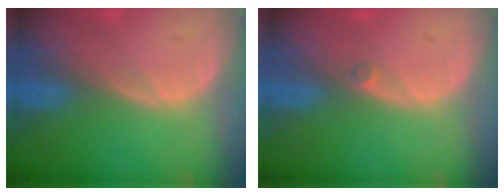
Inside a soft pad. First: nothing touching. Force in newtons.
{"total": 0.7, "press": 0.6, "slide": 0.3}